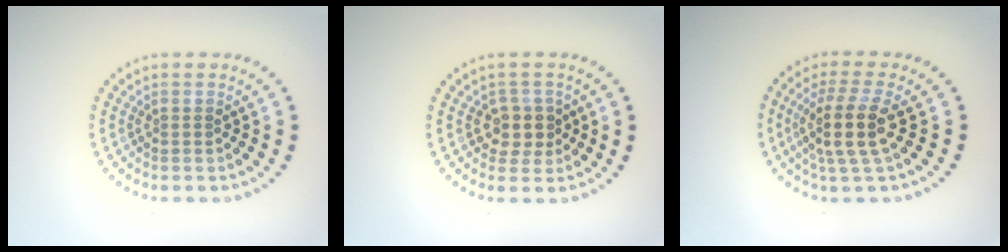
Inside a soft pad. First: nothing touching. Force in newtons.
{"total": 2.6, "press": 2.3, "slide": 1.3}
{"total": 4.1, "press": 3.3, "slide": 2.4}